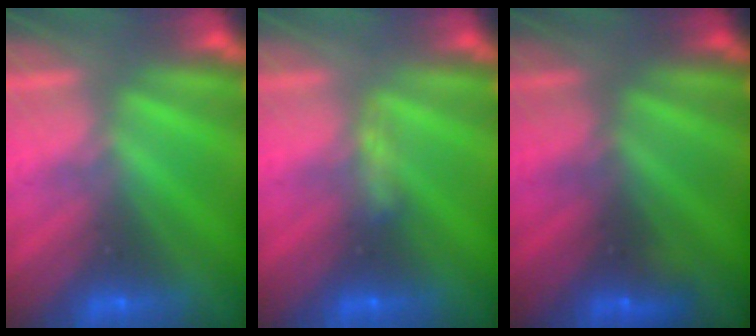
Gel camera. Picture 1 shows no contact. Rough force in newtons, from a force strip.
{"total": 2.9}
{"total": 1.5}